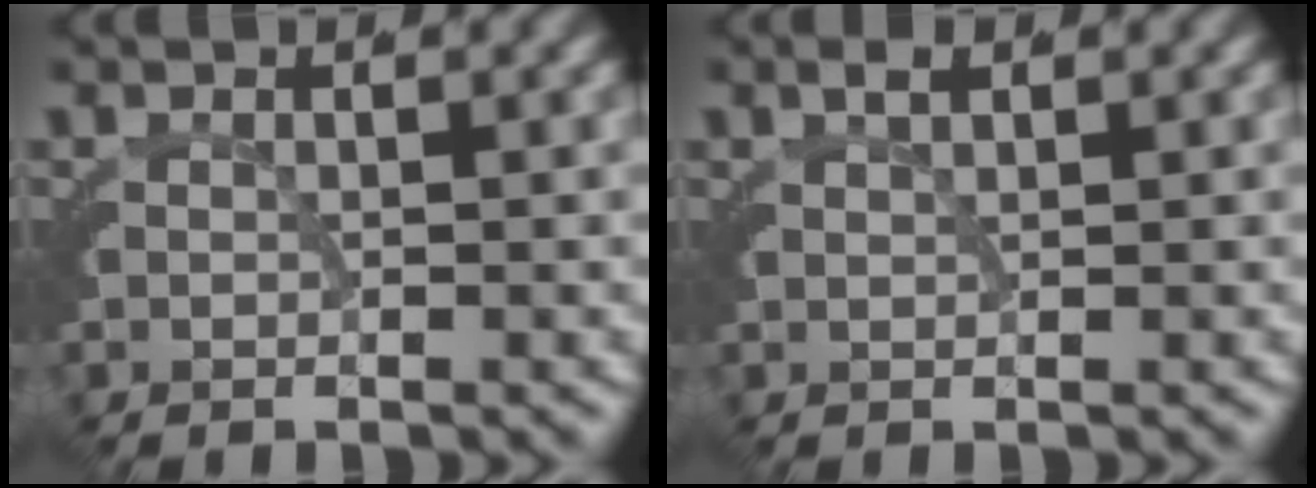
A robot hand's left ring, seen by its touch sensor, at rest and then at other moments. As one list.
[{"total": 1.1, "force": [0.9, 0.1, 0.6], "torque": [-0.008, 0.007, 0.015]}]